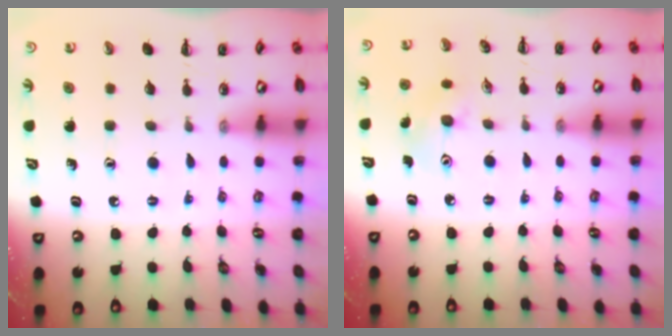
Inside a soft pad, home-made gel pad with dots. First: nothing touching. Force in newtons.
{"total": 5.6, "press": 5.5, "slide": 1.0}